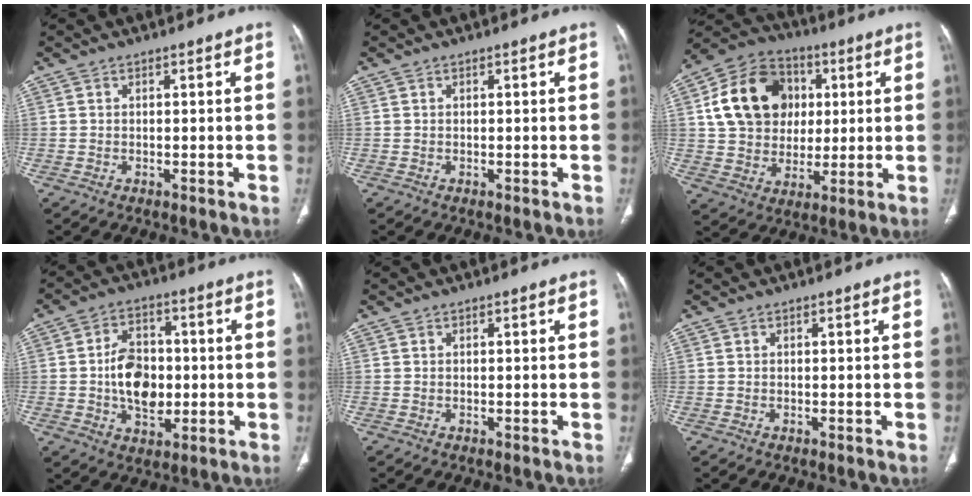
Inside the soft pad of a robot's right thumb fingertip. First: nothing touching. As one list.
[{"total": 0.0}, {"total": 17.7, "force": [4.0, 14.4, 9.5], "torque": [-0.145, 0.011, 0.070]}, {"total": 11.0, "force": [-0.7, 7.6, 7.9], "torque": [-0.106, 0.011, -0.010]}, {"total": 0.0}, {"total": 0.0}]